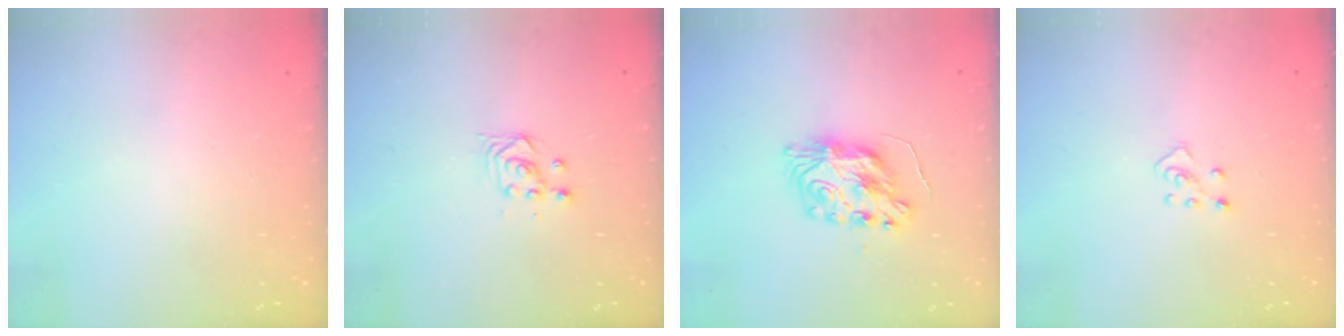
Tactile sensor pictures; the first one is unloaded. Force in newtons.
{"total": 3.3, "press": 3.3, "slide": 0.4}
{"total": 9.4, "press": 9.4, "slide": 0.9}
{"total": 4.6, "press": 4.6, "slide": 0.3}